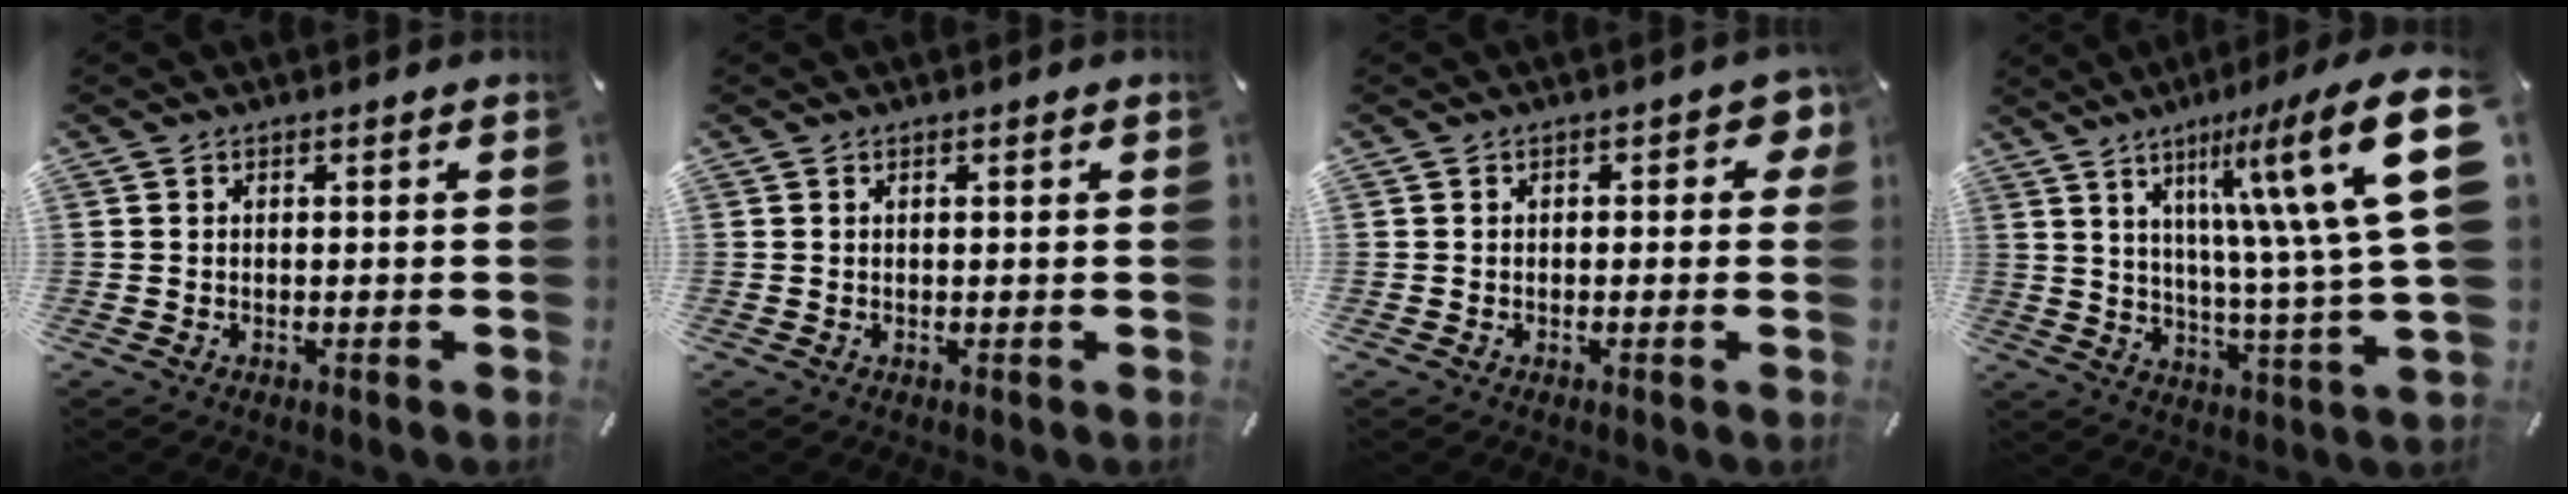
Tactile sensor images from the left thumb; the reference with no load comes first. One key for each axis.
{"total": 0.6, "fx": 0.2, "fy": 0.1, "fz": 0.6, "tx": -0.010, "ty": 0.000, "tz": 0.004}
{"total": 2.9, "fx": 0.3, "fy": 1.7, "fz": 2.3, "tx": -0.022, "ty": 0.000, "tz": -0.001}
{"total": 25.9, "fx": 9.4, "fy": 5.4, "fz": 23.5, "tx": -0.344, "ty": -0.053, "tz": 0.139}